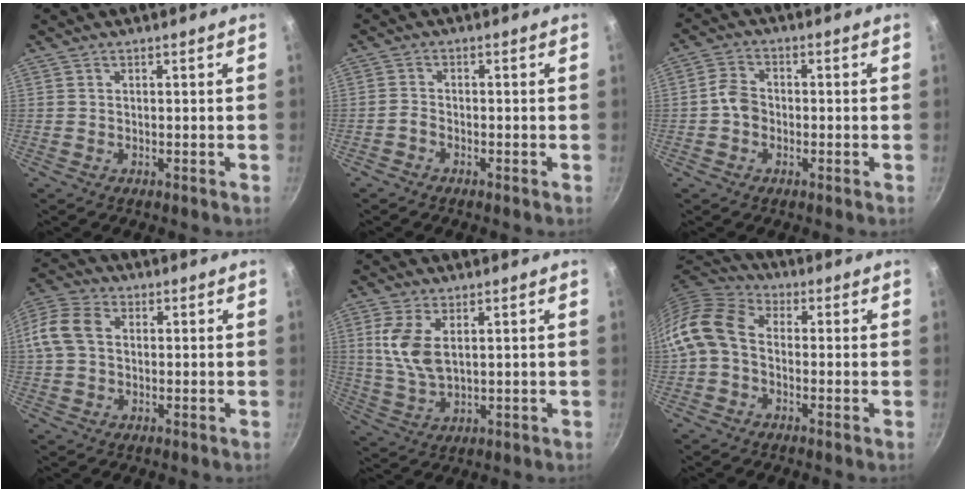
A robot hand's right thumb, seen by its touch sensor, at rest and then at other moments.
{"total": 1.6, "force": [-1.3, 0.8, 0.5], "torque": [-0.015, 0.014, -0.030]}
{"total": 4.3, "force": [-0.9, 3.4, 2.4], "torque": [-0.032, 0.020, -0.027]}
{"total": 9.3, "force": [1.0, 6.6, 6.5], "torque": [-0.133, 0.023, 0.005]}
{"total": 8.1, "force": [2.3, 4.1, 6.6], "torque": [-0.133, -0.014, 0.052]}
{"total": 10.6, "force": [-1.6, 7.7, 7.2], "torque": [-0.137, 0.036, -0.052]}